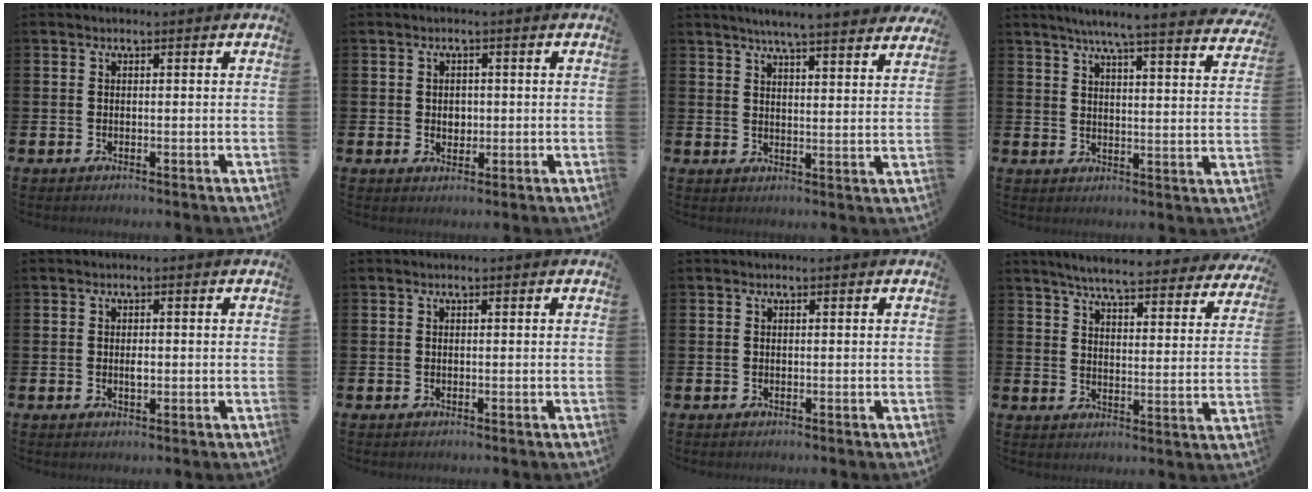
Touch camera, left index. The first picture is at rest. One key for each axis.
{"total": 1.9, "fx": 0.3, "fy": 1.6, "fz": 0.9, "tx": 0.001, "ty": 0.001, "tz": -0.002}
{"total": 5.6, "fx": 5.4, "fy": -0.5, "fz": 1.5, "tx": -0.038, "ty": -0.031, "tz": 0.092}
{"total": 6.0, "fx": 5.4, "fy": -0.3, "fz": 2.4, "tx": -0.051, "ty": -0.041, "tz": 0.087}
{"total": 1.2, "fx": 0.0, "fy": 0.6, "fz": 1.1, "tx": -0.007, "ty": -0.003, "tz": -0.005}
{"total": 0.0}
{"total": 0.0}
{"total": 6.0, "fx": 5.7, "fy": 0.3, "fz": 1.9, "tx": -0.050, "ty": -0.044, "tz": 0.094}